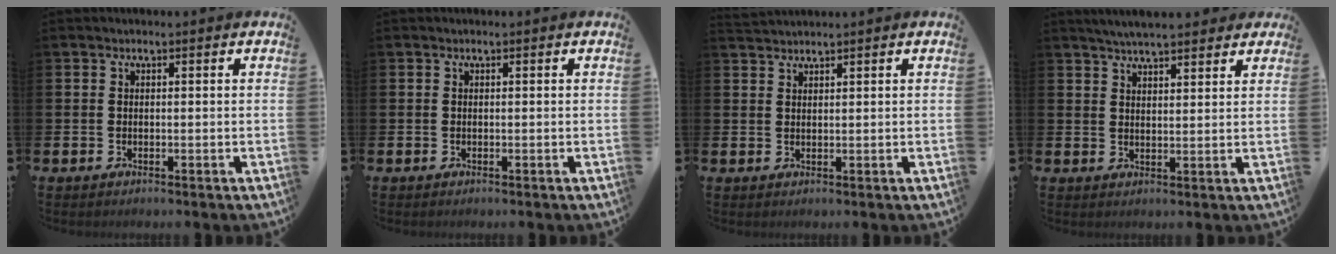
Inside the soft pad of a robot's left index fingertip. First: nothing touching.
{"total": 0.0}
{"total": 1.6, "force": [1.6, 0.1, 0.0], "torque": [0.001, -0.004, 0.029]}
{"total": 4.5, "force": [4.3, 0.7, 1.2], "torque": [-0.023, -0.015, 0.077]}